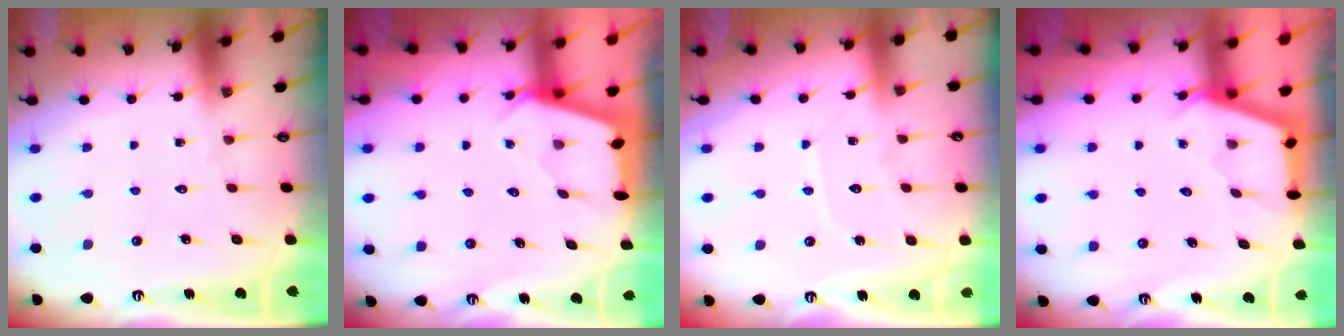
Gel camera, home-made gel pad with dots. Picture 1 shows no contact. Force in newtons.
{"total": 2.4, "press": 2.4, "slide": 0.2}
{"total": 5.4, "press": 5.4, "slide": 0.6}
{"total": 2.9, "press": 2.9, "slide": 0.3}